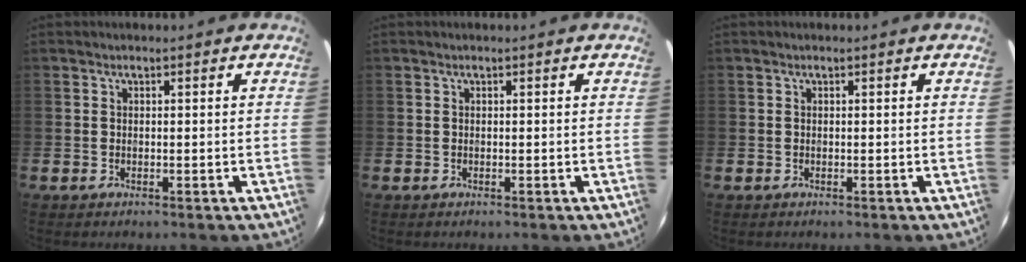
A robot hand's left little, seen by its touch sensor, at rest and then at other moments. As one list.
[{"total": 0.0}, {"total": 0.0}]